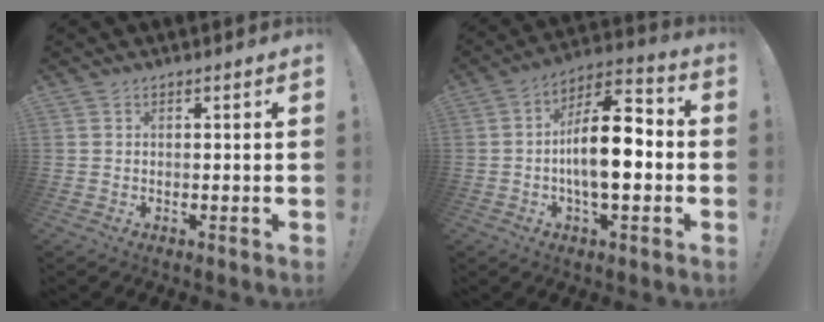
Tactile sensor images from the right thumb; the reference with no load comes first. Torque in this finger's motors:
{"motor_torque": [0.28, 0.82, 0.72, 0.36, 0.11]}